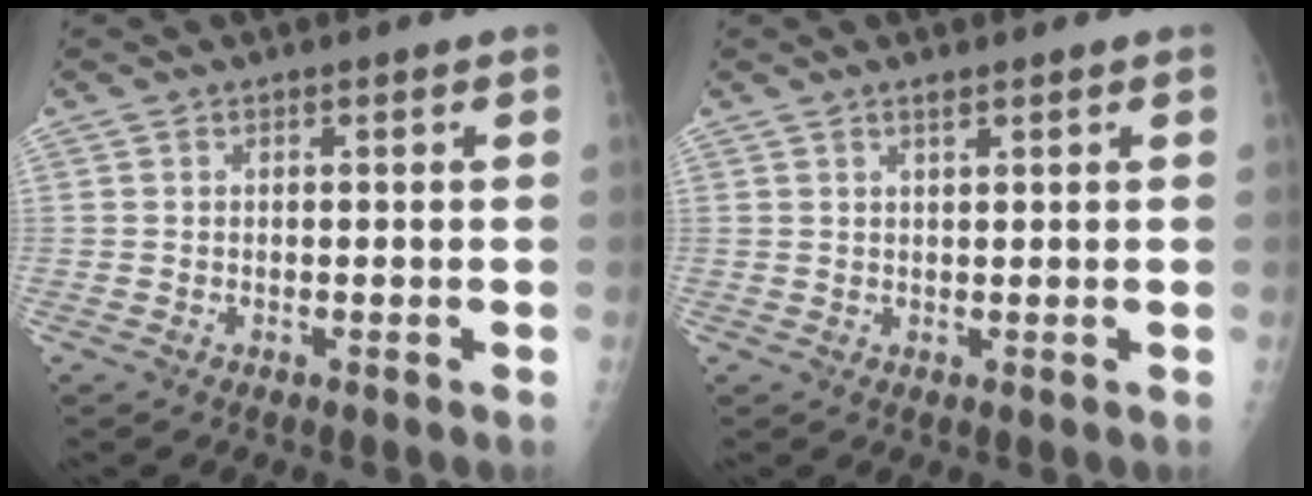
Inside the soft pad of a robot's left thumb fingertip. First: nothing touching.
{"total": 1.4, "force": [1.0, 0.3, 1.0], "torque": [-0.013, -0.004, 0.019]}